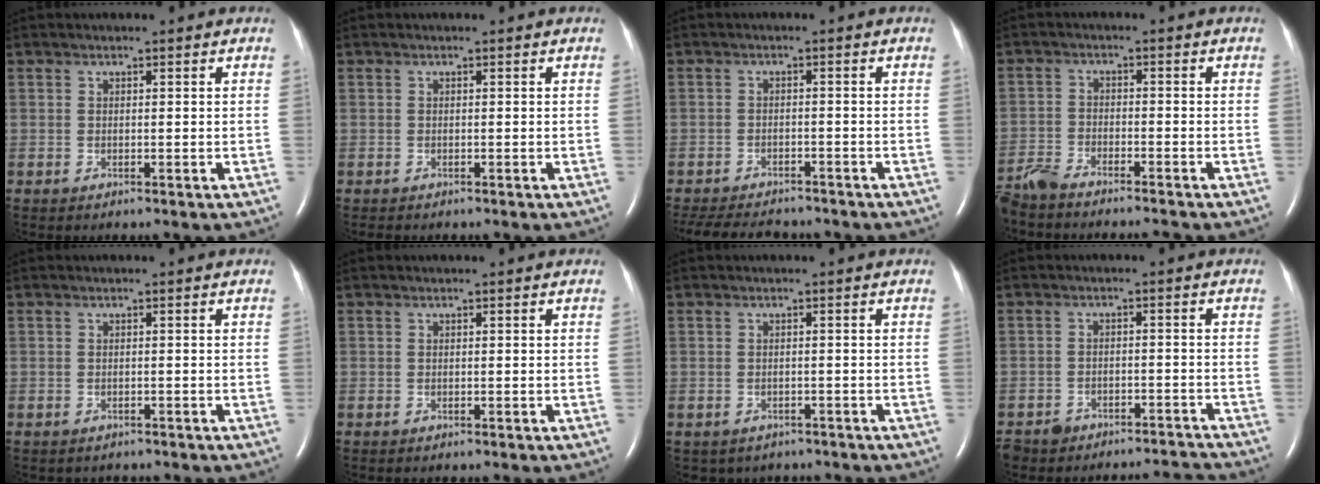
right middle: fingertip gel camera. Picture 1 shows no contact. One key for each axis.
{"total": 1.0, "fx": -0.8, "fy": 0.3, "fz": 0.4, "tx": -0.009, "ty": -0.002, "tz": -0.009}
{"total": 11.9, "fx": -10.5, "fy": 3.5, "fz": 4.3, "tx": -0.092, "ty": -0.007, "tz": -0.144}
{"total": 6.8, "fx": -6.4, "fy": 0.3, "fz": 2.1, "tx": -0.040, "ty": -0.013, "tz": -0.112}
{"total": 1.2, "fx": -1.0, "fy": 0.7, "fz": 0.1, "tx": -0.010, "ty": 0.000, "tz": -0.012}
{"total": 0.0}
{"total": 4.4, "fx": -3.5, "fy": 2.6, "fz": 0.6, "tx": -0.003, "ty": 0.012, "tz": -0.039}
{"total": 7.2, "fx": -7.0, "fy": 1.8, "fz": 0.0, "tx": 0.005, "ty": 0.015, "tz": -0.100}